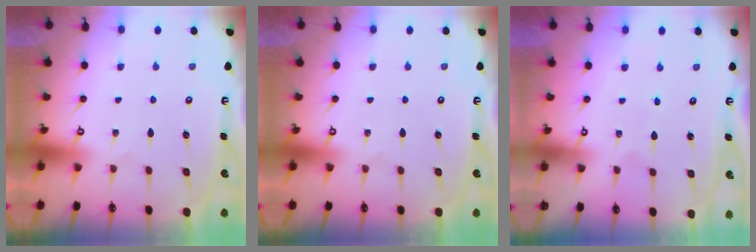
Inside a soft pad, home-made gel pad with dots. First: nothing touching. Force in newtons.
{"total": 0.0}
{"total": 0.7, "press": 0.7, "slide": 0.0}